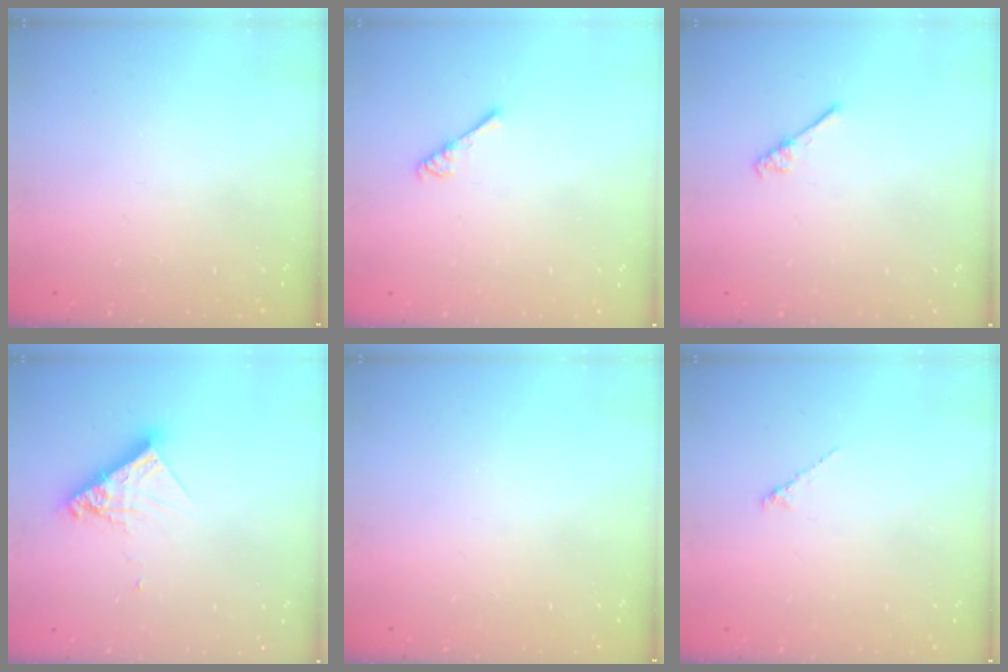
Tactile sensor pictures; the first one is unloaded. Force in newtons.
{"total": 2.7, "press": 2.6, "slide": 0.4}
{"total": 2.6, "press": 2.6, "slide": 0.3}
{"total": 10.1, "press": 10.1, "slide": 0.9}
{"total": 0.0}
{"total": 1.2, "press": 1.1, "slide": 0.4}